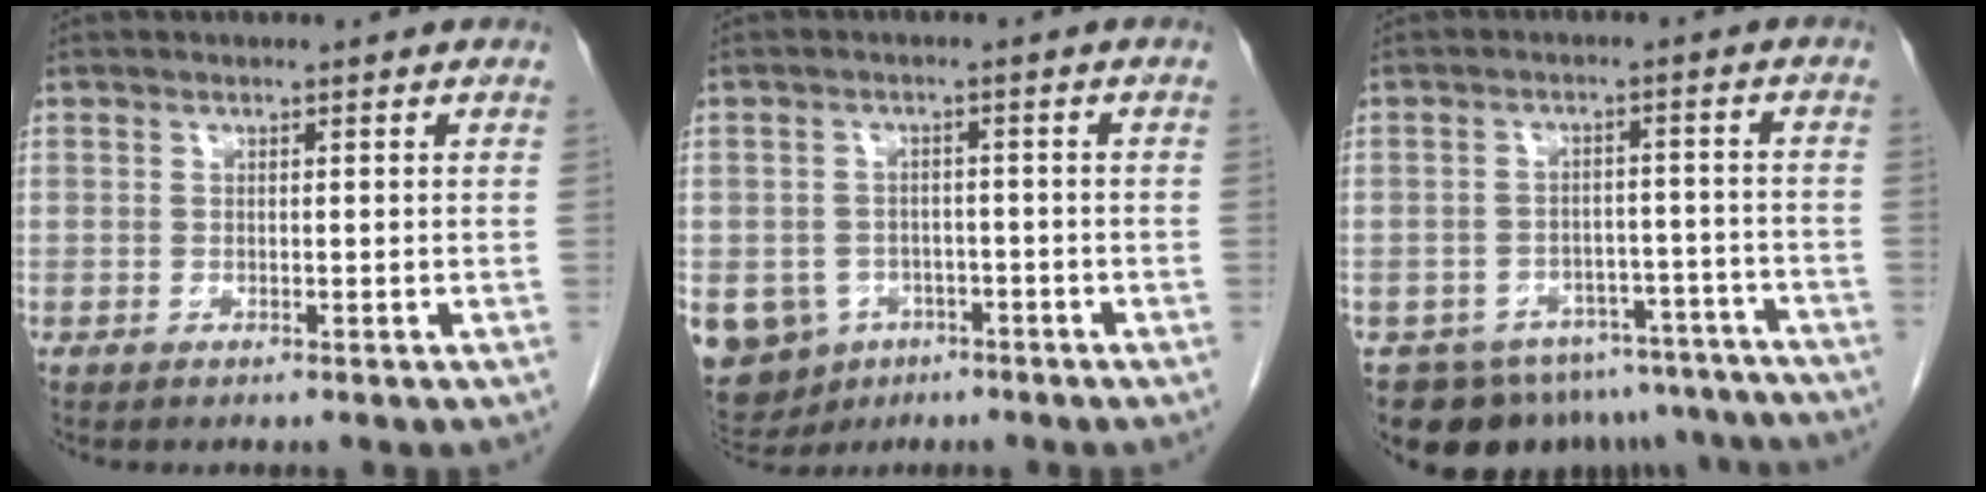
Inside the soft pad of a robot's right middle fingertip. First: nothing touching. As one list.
[{"total": 11.8, "force": [-5.2, 9.8, 3.9], "torque": [-0.108, 0.005, -0.068]}, {"total": 16.3, "force": [-13.8, 7.9, 3.9], "torque": [-0.048, 0.025, -0.161]}]